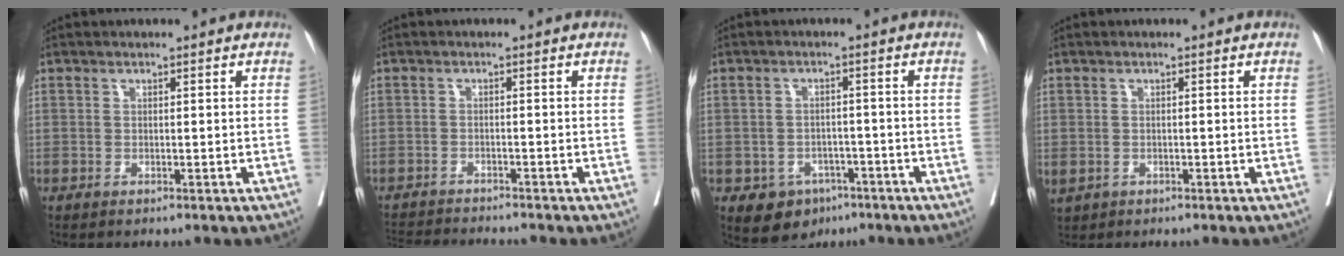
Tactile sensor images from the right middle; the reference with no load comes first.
{"total": 7.3, "force": [-7.1, -0.2, 1.9], "torque": [-0.028, -0.010, -0.114]}
{"total": 5.8, "force": [-3.3, 4.3, 1.9], "torque": [-0.026, 0.005, -0.040]}
{"total": 2.3, "force": [-0.9, 1.8, 1.1], "torque": [-0.030, -0.004, -0.006]}